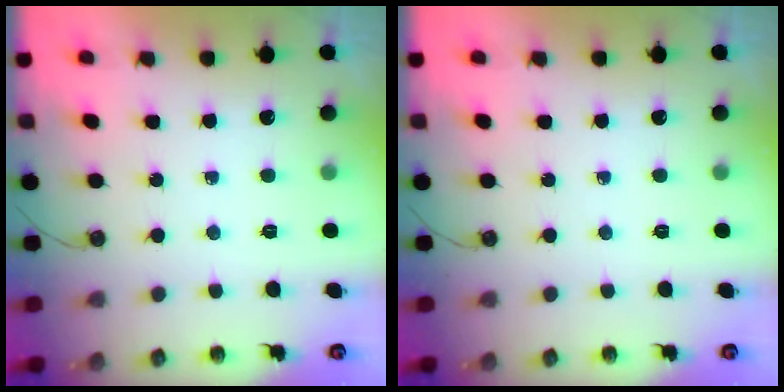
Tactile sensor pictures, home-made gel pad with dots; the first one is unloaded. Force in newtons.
{"total": 0.0}